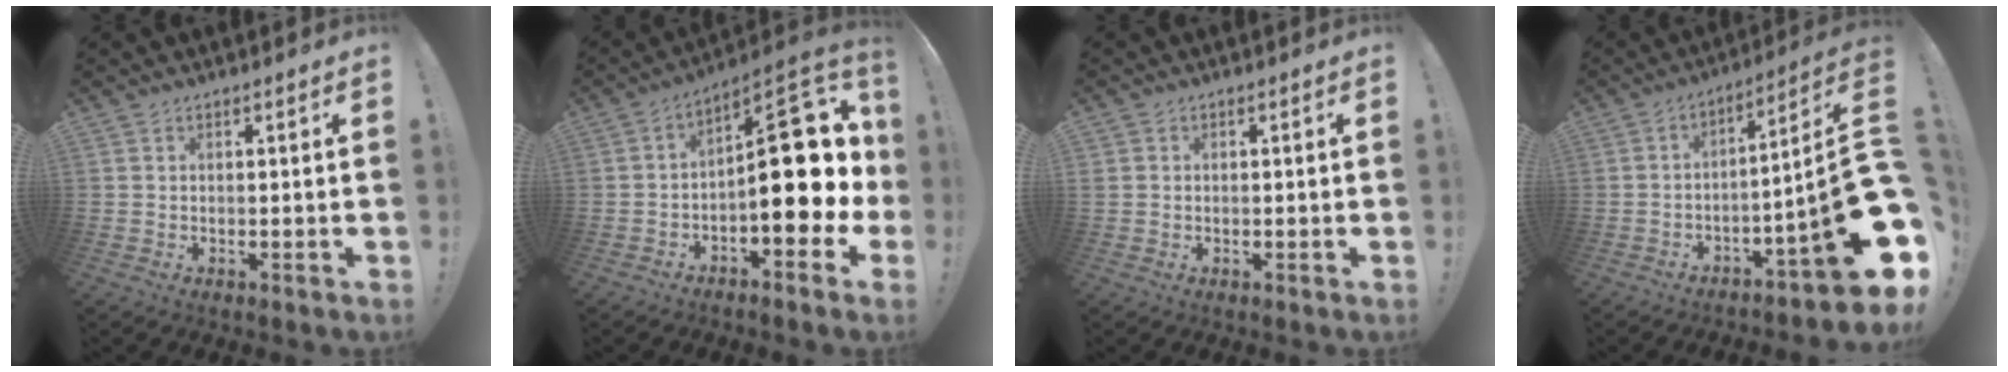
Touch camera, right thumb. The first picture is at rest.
{"total": 19.9, "force": [-1.3, 9.1, 17.6], "torque": [-0.211, 0.007, -0.012]}
{"total": 1.0, "force": [0.0, 1.0, 0.2], "torque": [-0.006, 0.002, 0.000]}
{"total": 15.8, "force": [-5.0, 1.6, 14.9], "torque": [-0.206, 0.010, -0.083]}